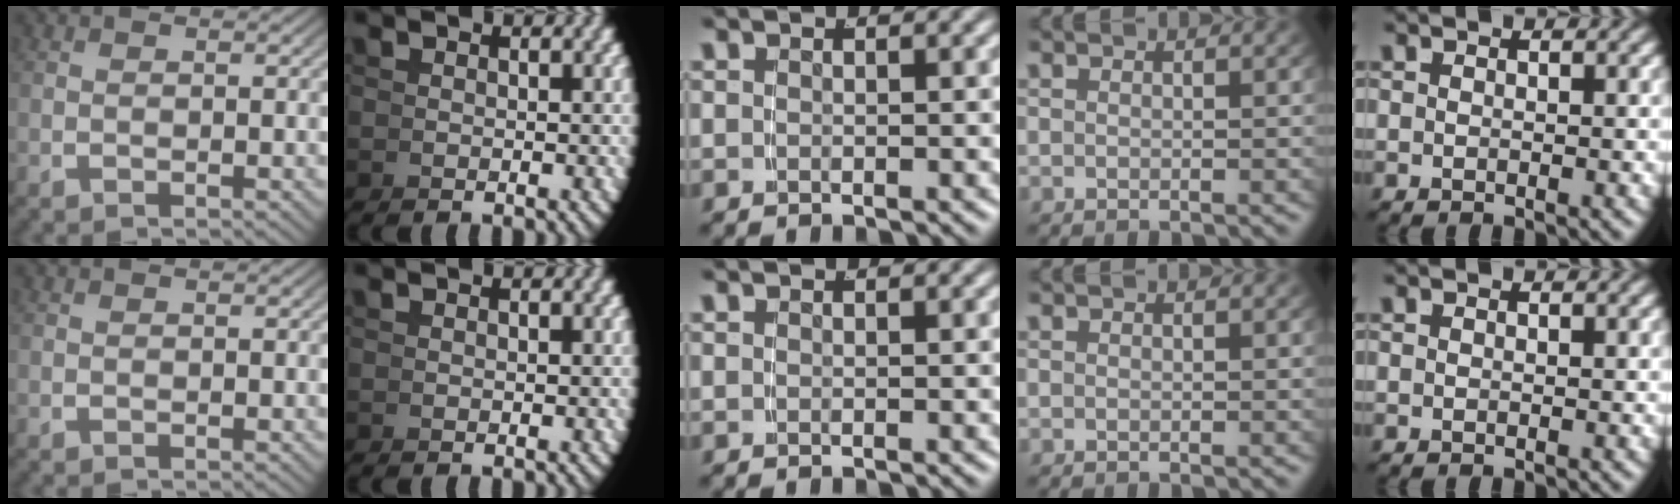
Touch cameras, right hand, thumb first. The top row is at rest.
{}